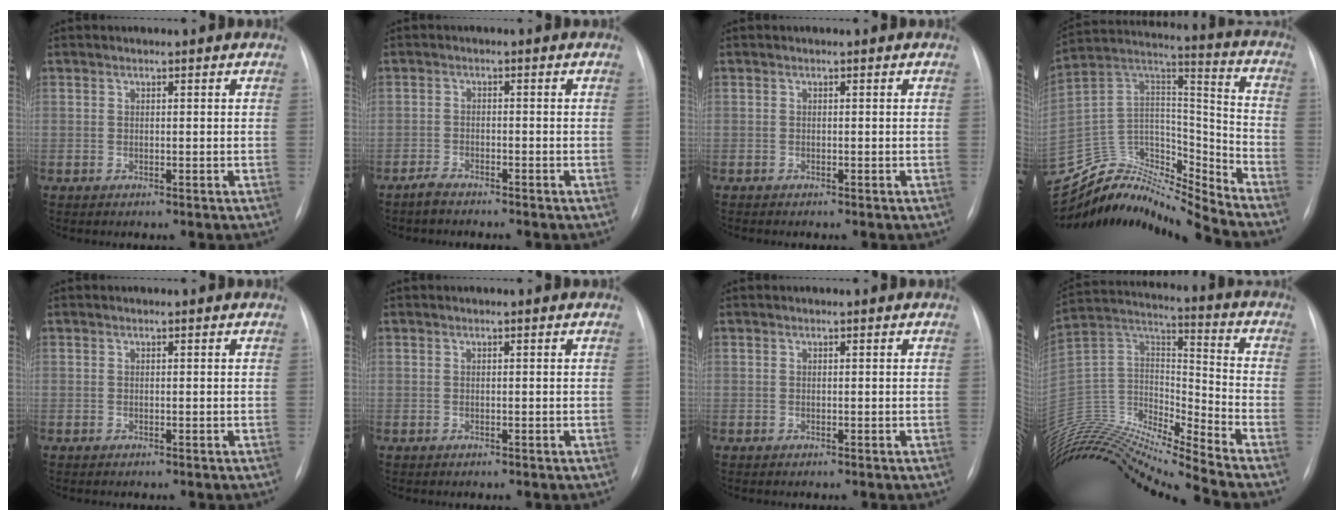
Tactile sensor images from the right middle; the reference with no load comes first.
{"total": 2.1, "force": [-2.0, 0.4, 0.5], "torque": [-0.019, -0.004, -0.036]}
{"total": 0.5, "force": [-0.5, 0.1, 0.2], "torque": [-0.005, -0.001, -0.010]}
{"total": 20.2, "force": [-19.9, 1.7, 3.4], "torque": [-0.054, 0.071, -0.342]}
{"total": 0.0}
{"total": 0.0}
{"total": 0.0}
{"total": 22.4, "force": [-21.4, -1.5, 6.7], "torque": [-0.130, 0.028, -0.373]}